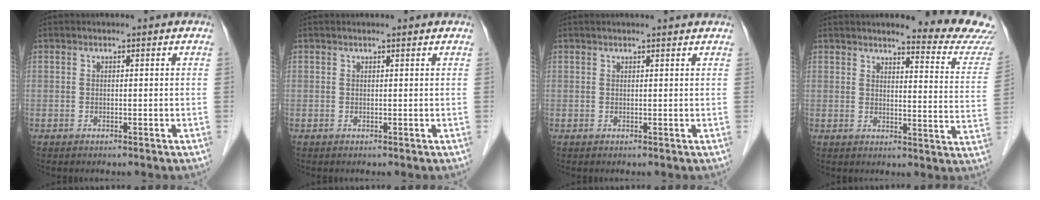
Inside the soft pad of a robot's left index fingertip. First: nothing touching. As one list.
[{"total": 0.6, "force": [0.6, 0.2, 0.1], "torque": [-0.011, 0.006, 0.006]}, {"total": 2.5, "force": [2.4, 0.1, 0.8], "torque": [-0.011, 0.012, 0.024]}, {"total": 12.7, "force": [12.3, -0.3, 3.2], "torque": [-0.029, -0.087, 0.121]}]